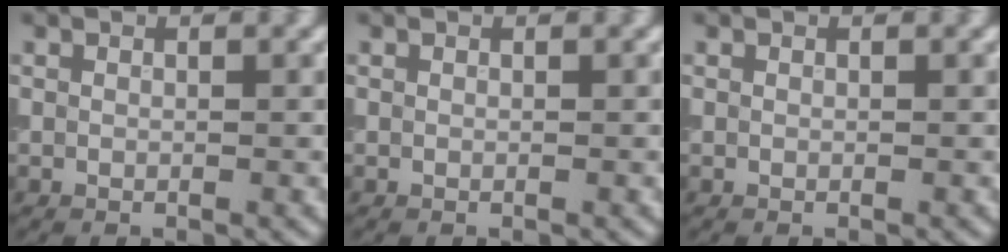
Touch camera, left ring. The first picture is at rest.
{"total": 0.0}
{"total": 0.0}